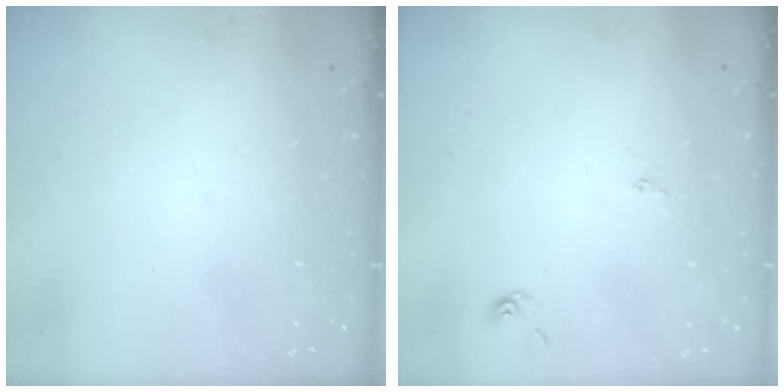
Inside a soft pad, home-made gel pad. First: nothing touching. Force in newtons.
{"total": 0.0}